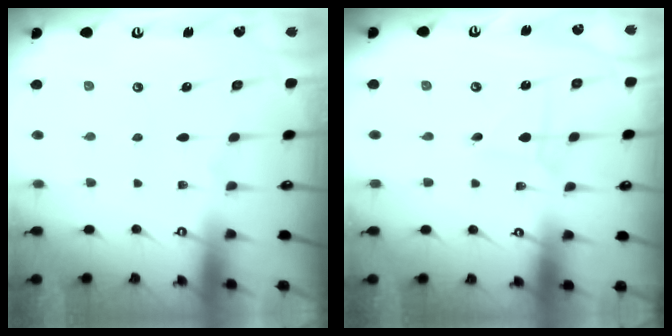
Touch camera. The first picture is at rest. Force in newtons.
{"total": 1.7, "press": 1.7, "slide": 0.2}